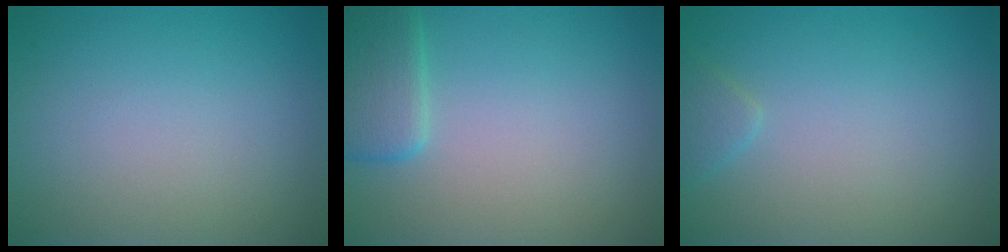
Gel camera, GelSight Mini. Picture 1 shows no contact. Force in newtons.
{"total": 3.1, "press": 3.1, "slide": 0.2}
{"total": 1.1, "press": 1.1, "slide": 0.1}